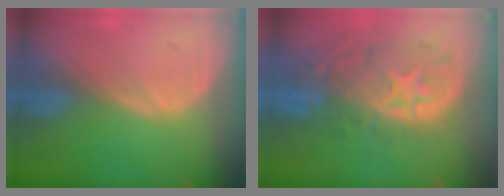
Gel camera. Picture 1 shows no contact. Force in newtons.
{"total": 11.0, "press": 9.7, "slide": 5.2}